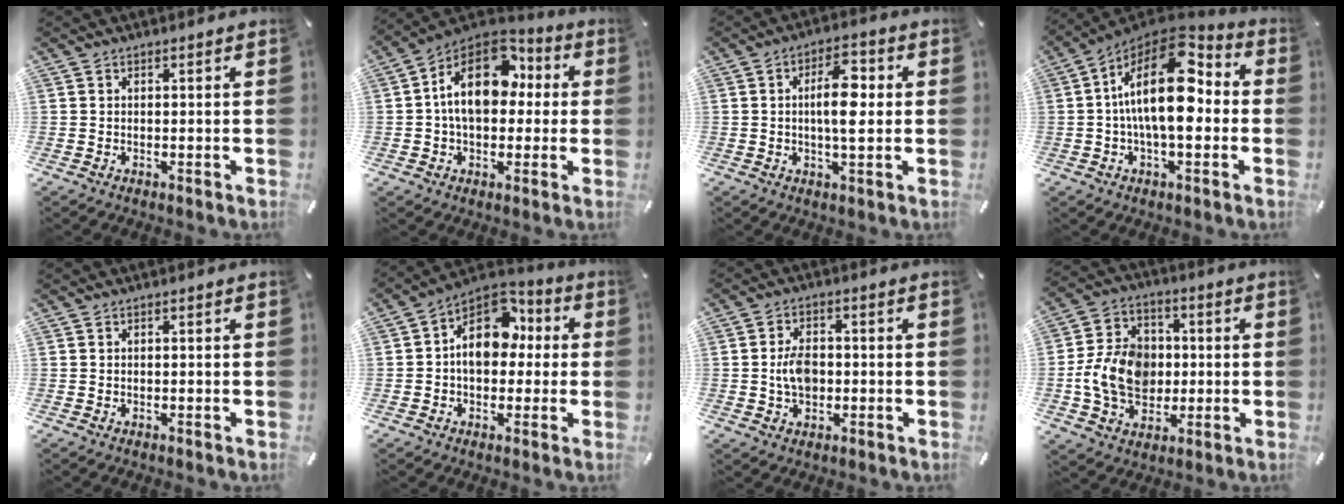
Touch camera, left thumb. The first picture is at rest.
{"total": 17.2, "force": [2.8, 11.5, 12.5], "torque": [-0.219, 0.003, 0.046]}
{"total": 9.3, "force": [0.7, 3.8, 8.4], "torque": [-0.140, 0.003, 0.005]}
{"total": 19.2, "force": [1.6, 9.4, 16.7], "torque": [-0.305, -0.019, 0.019]}
{"total": 0.0}
{"total": 13.2, "force": [1.6, 10.0, 8.5], "torque": [-0.130, -0.008, 0.027]}
{"total": 6.0, "force": [-0.6, 4.2, 4.2], "torque": [-0.074, -0.001, -0.016]}
{"total": 13.7, "force": [-1.2, 10.9, 8.1], "torque": [-0.166, 0.015, -0.021]}